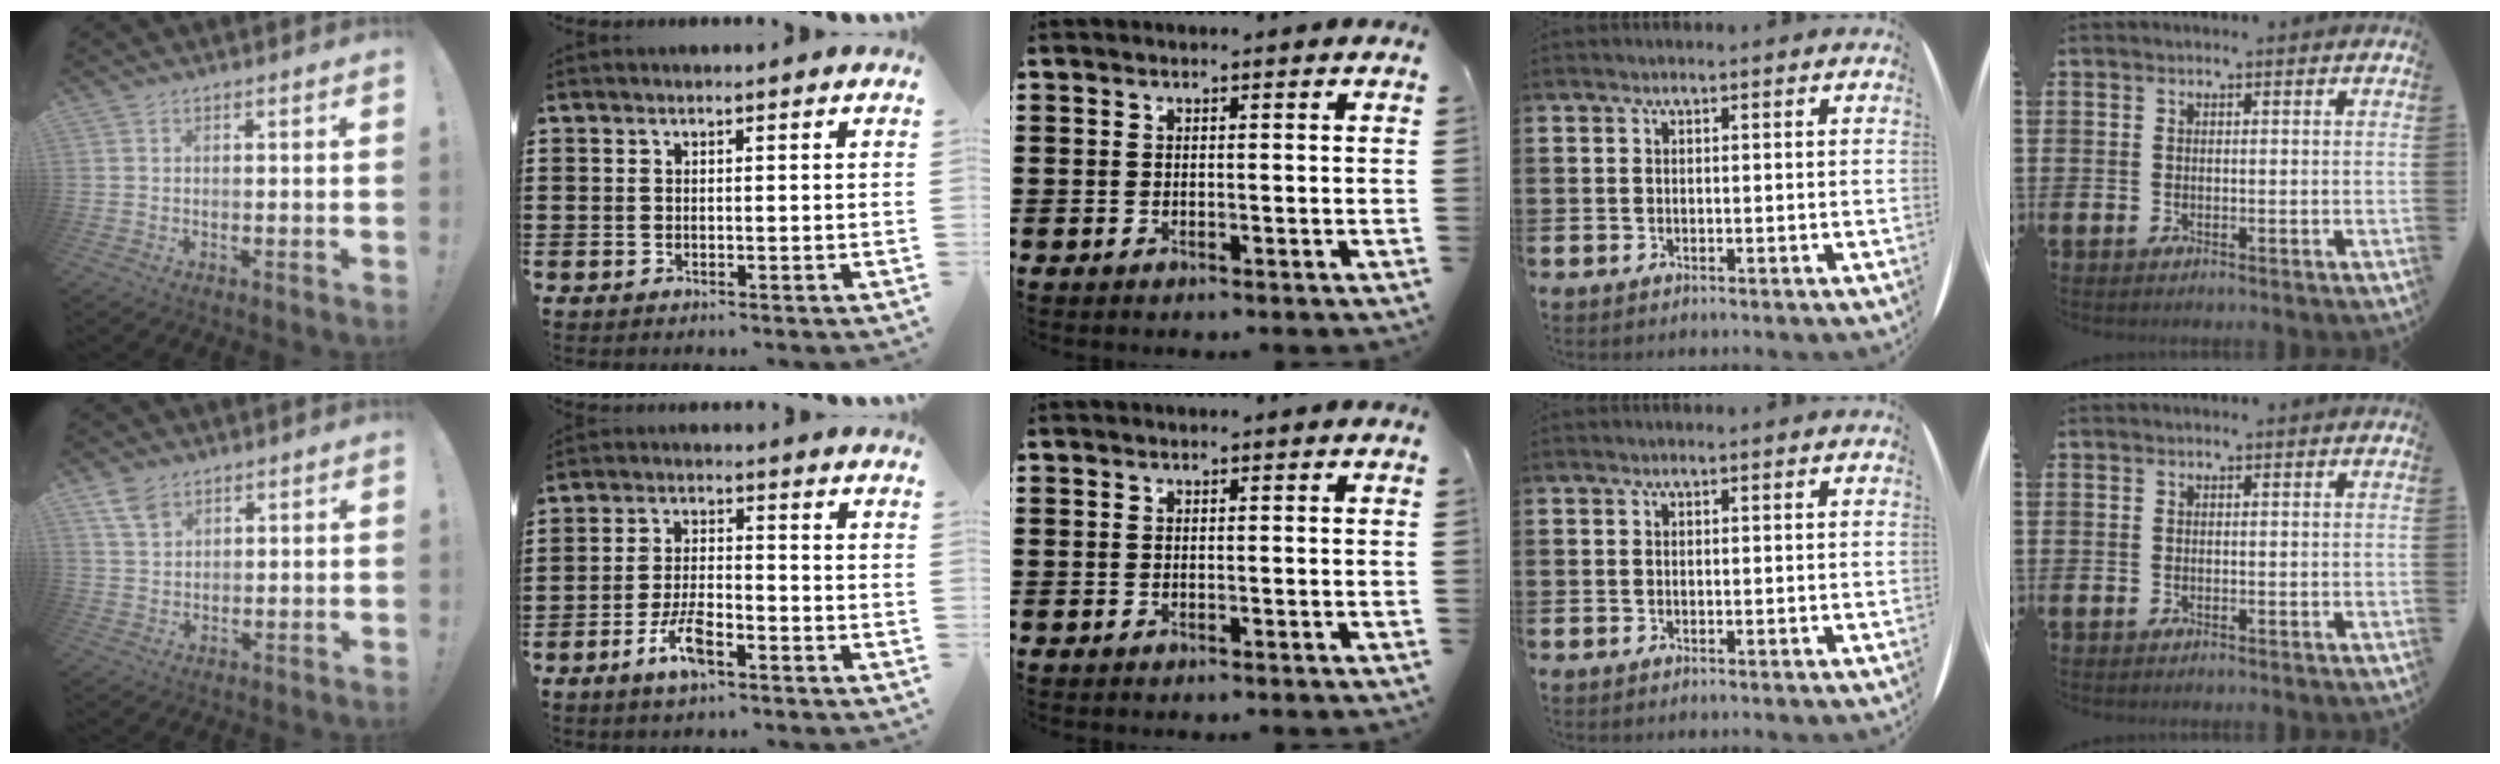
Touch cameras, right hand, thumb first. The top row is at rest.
{"thumb": {"total": 5.7, "force": [3.7, 3.6, 2.5], "torque": [-0.038, -0.018, 0.070]}, "index": {"total": 6.3, "force": [-3.4, 2.2, 4.8], "torque": [-0.105, 0.002, -0.066]}}